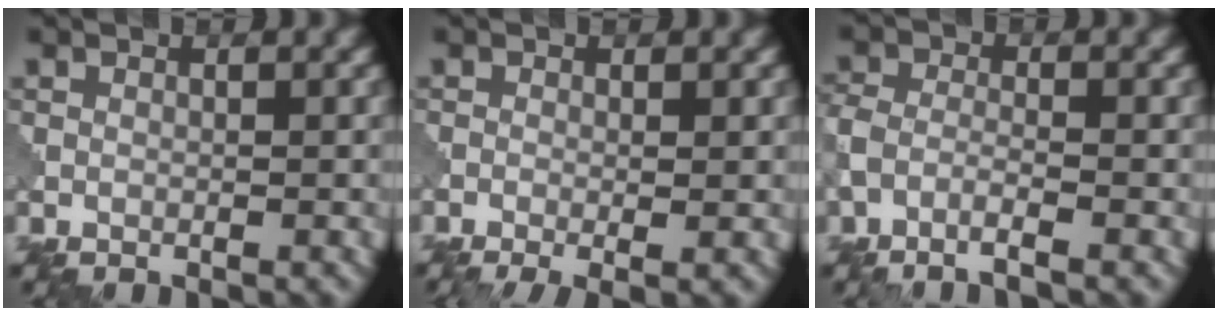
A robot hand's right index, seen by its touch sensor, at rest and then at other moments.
{"total": 2.9, "force": [-1.1, 0.8, 2.6], "torque": [-0.046, -0.008, -0.021]}
{"total": 2.7, "force": [-1.7, 0.8, 1.9], "torque": [-0.046, -0.002, -0.046]}